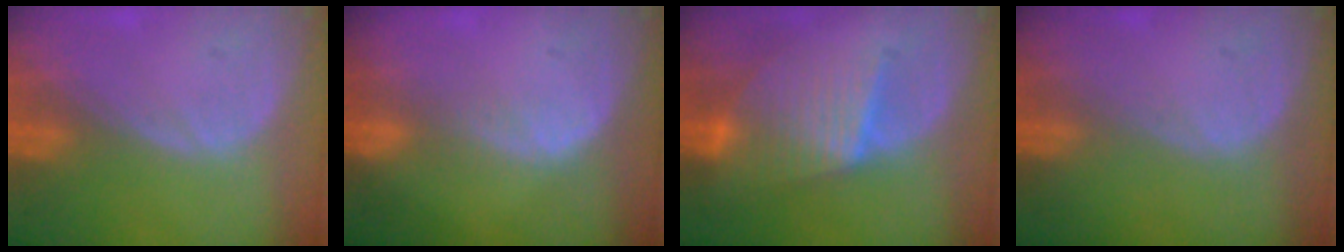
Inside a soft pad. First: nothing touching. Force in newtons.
{"total": 2.3, "press": 1.6, "slide": 1.6}
{"total": 7.4, "press": 7.4, "slide": 0.2}
{"total": 0.0}